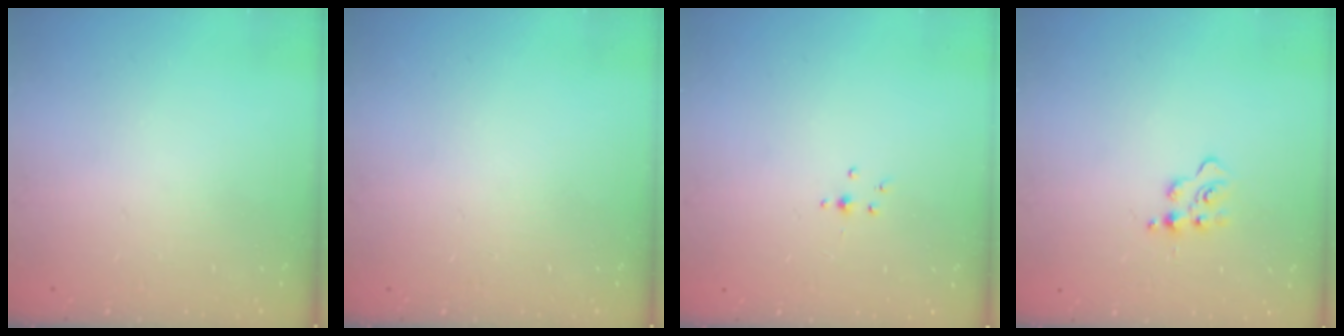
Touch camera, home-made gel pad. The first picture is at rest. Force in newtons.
{"total": 0.0}
{"total": 2.3, "press": 1.9, "slide": 1.3}
{"total": 5.0, "press": 5.0, "slide": 0.5}